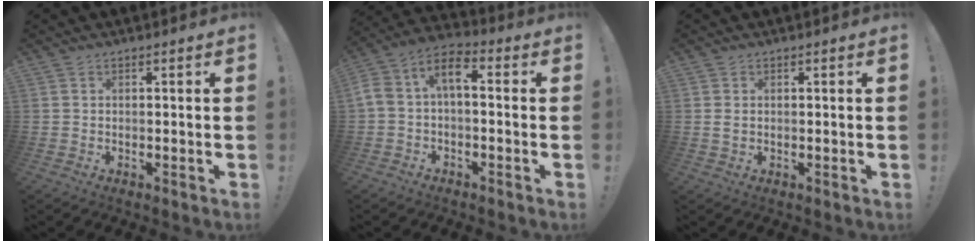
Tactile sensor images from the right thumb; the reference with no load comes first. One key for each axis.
{"total": 7.3, "fx": -0.4, "fy": 4.2, "fz": 6.0, "tx": -0.110, "ty": 0.011, "tz": -0.006}
{"total": 1.2, "fx": 0.3, "fy": 0.7, "fz": 0.9, "tx": -0.012, "ty": 0.001, "tz": 0.005}